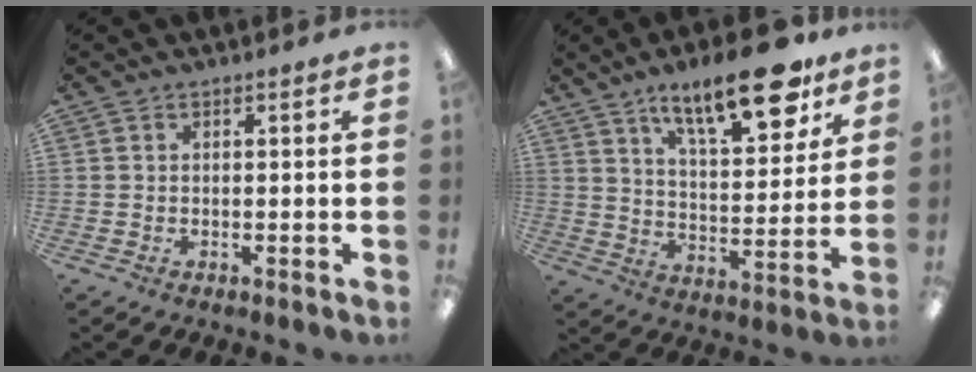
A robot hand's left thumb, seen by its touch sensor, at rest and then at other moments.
{"total": 19.3, "force": [13.2, 6.6, 12.4], "torque": [-0.179, -0.072, 0.211]}